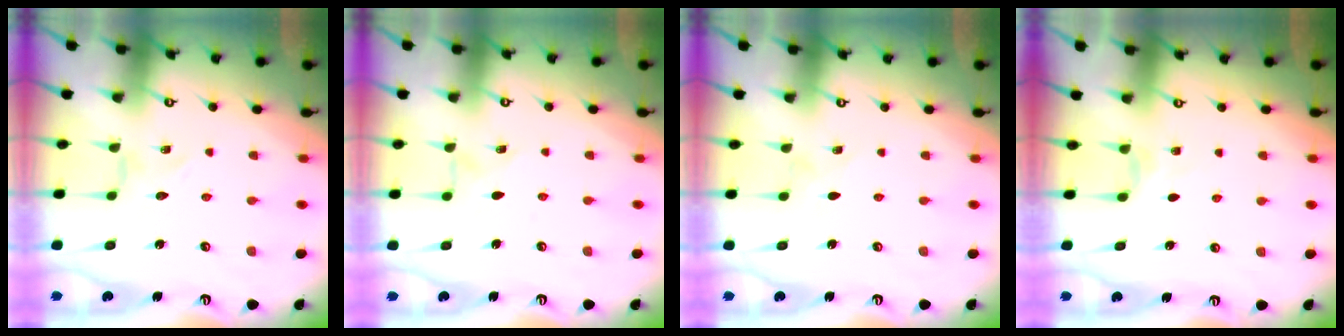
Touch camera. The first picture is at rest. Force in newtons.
{"total": 1.3, "press": 1.3, "slide": 0.3}
{"total": 0.0}
{"total": 3.5, "press": 3.5, "slide": 0.6}